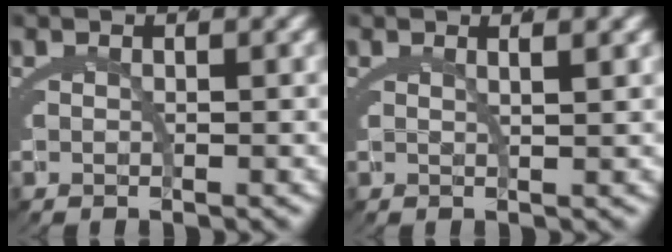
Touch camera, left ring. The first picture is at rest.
{"total": 1.5, "force": [1.0, -0.7, 0.8], "torque": [-0.011, 0.001, 0.019]}